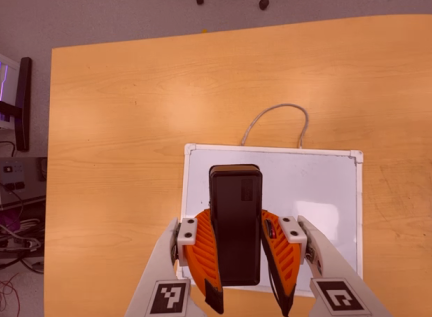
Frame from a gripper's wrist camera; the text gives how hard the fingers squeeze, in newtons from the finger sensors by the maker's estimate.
{"total": 8.9, "left": 7.8, "right": 10.0}